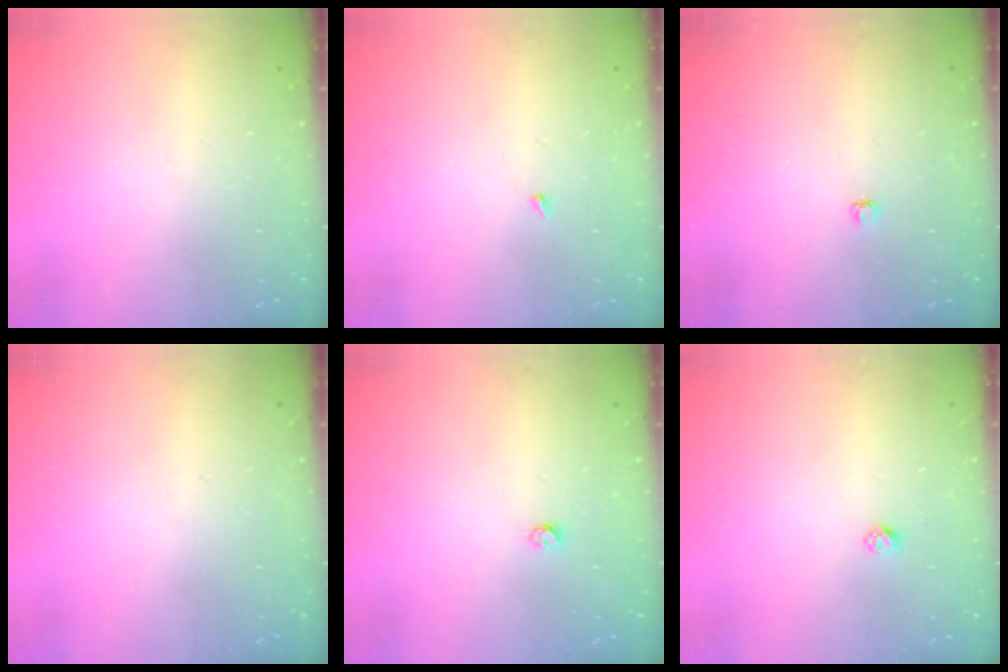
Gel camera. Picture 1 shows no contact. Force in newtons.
{"total": 1.9, "press": 1.9, "slide": 0.3}
{"total": 2.8, "press": 2.7, "slide": 0.3}
{"total": 0.0}
{"total": 2.9, "press": 2.8, "slide": 0.5}
{"total": 2.3, "press": 2.3, "slide": 0.2}